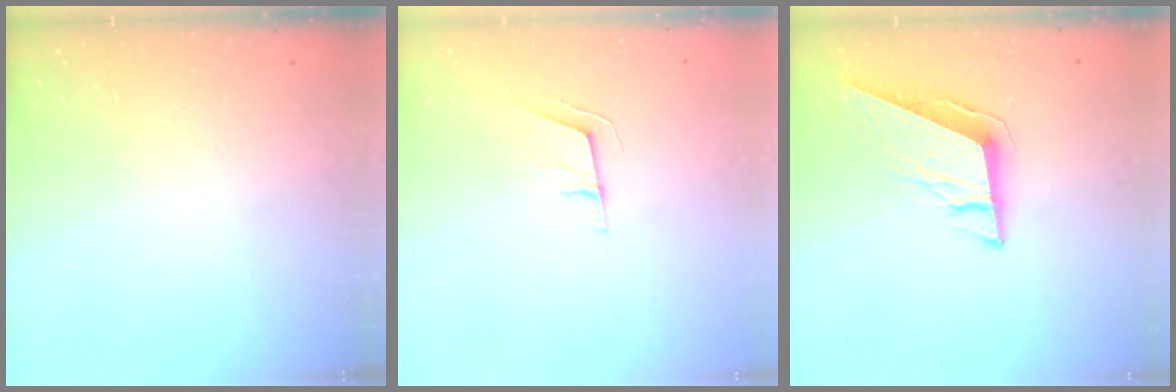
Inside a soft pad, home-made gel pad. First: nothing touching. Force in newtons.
{"total": 6.1, "press": 5.5, "slide": 2.7}
{"total": 9.6, "press": 9.4, "slide": 1.8}